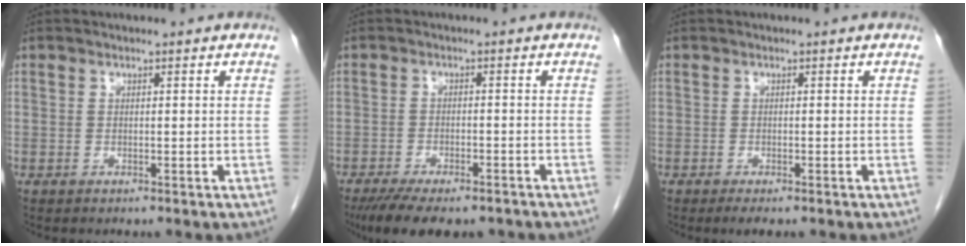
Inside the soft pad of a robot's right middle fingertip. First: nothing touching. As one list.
[{"total": 11.8, "force": [-9.2, 4.0, 6.3], "torque": [-0.102, -0.012, -0.132]}, {"total": 2.4, "force": [-1.8, 0.7, 1.5], "torque": [-0.021, -0.006, -0.024]}]